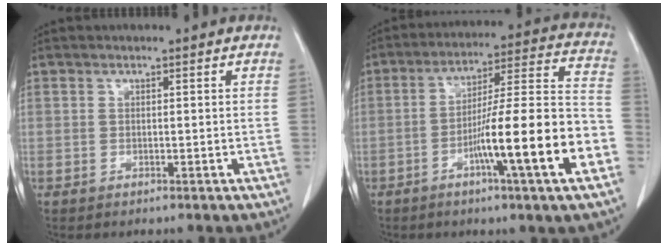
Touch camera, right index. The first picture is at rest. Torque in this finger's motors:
{"motor_torque": [1.65, -0.49, 0.69, 0.18]}